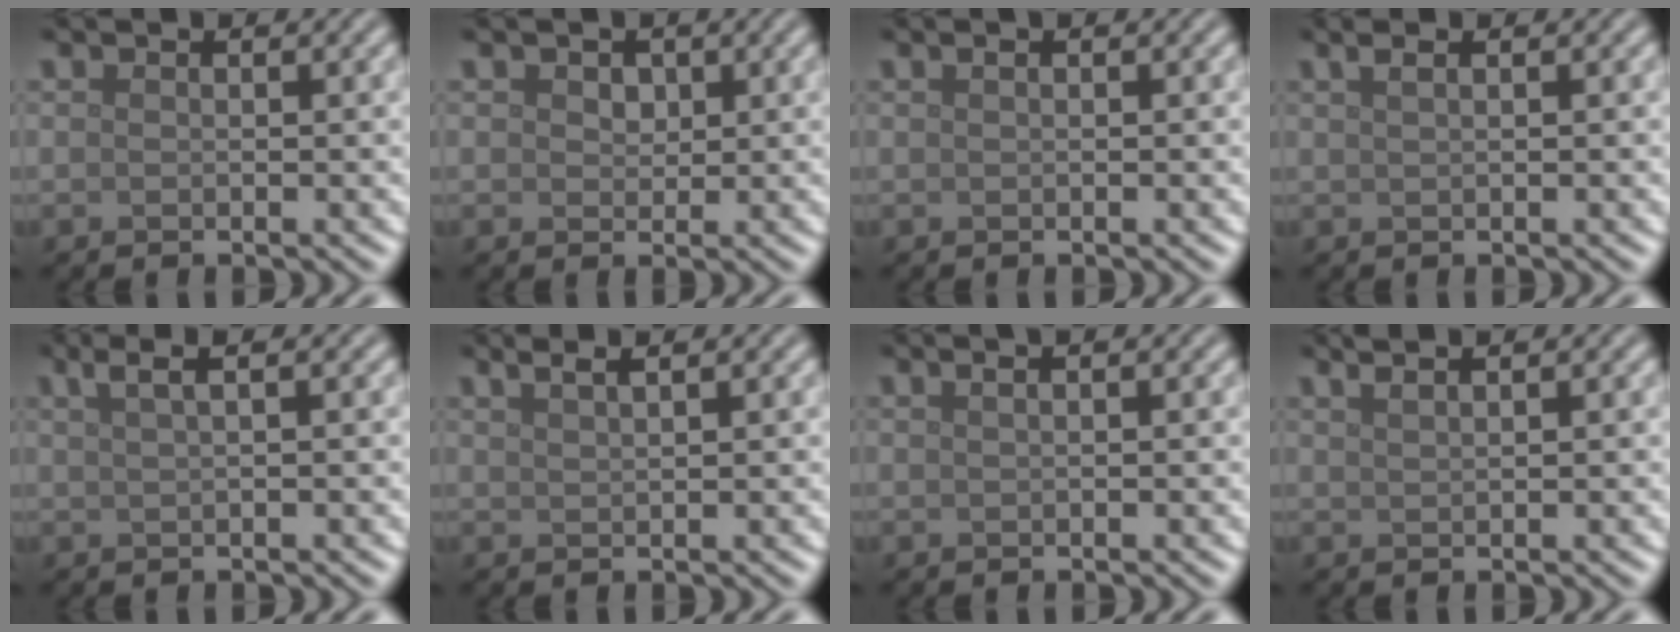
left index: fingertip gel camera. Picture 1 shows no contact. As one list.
[{"total": 1.3, "force": [0.6, 1.0, 0.6], "torque": [-0.012, -0.001, 0.009]}, {"total": 0.6, "force": [0.3, 0.2, 0.5], "torque": [-0.010, 0.004, 0.005]}, {"total": 2.1, "force": [1.2, 0.9, 1.4], "torque": [-0.016, 0.002, 0.002]}, {"total": 2.9, "force": [1.7, 0.9, 2.2], "torque": [-0.024, 0.006, 0.018]}, {"total": 3.1, "force": [2.0, 1.3, 2.0], "torque": [-0.009, 0.015, 0.004]}, {"total": 2.3, "force": [1.1, 1.1, 1.6], "torque": [-0.009, 0.012, -0.005]}, {"total": 3.0, "force": [2.1, 1.2, 1.8], "torque": [-0.009, 0.016, 0.005]}]